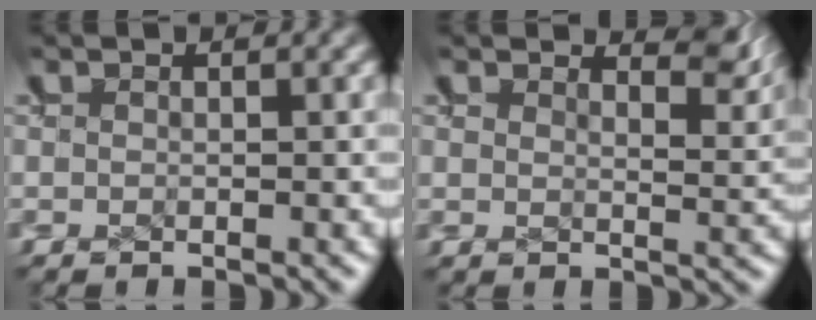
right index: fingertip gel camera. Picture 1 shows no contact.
{"total": 3.7, "force": [3.1, 0.3, 1.9], "torque": [-0.020, 0.000, 0.051]}